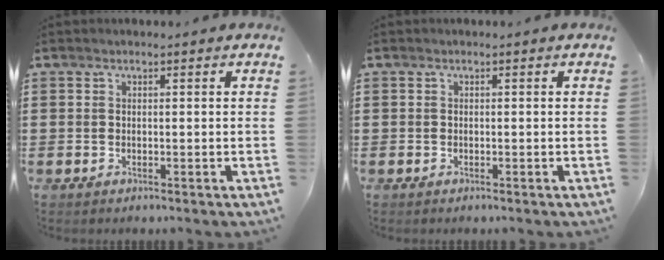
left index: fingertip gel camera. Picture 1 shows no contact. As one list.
[{"total": 0.0}]